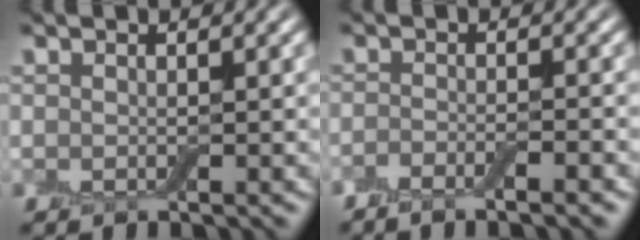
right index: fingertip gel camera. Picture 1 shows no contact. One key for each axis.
{"total": 3.1, "fx": -2.1, "fy": 0.5, "fz": 2.2, "tx": -0.038, "ty": 0.004, "tz": -0.040}